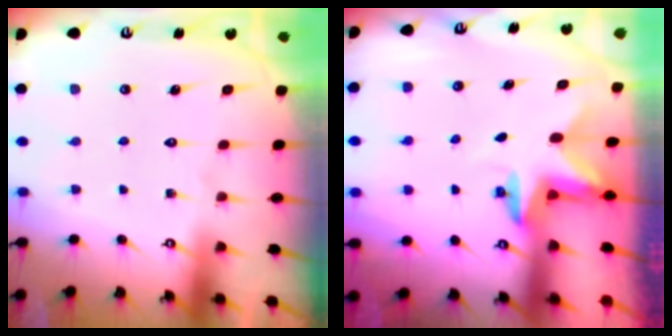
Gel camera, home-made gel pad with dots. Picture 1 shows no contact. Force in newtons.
{"total": 2.4, "press": 2.3, "slide": 0.4}